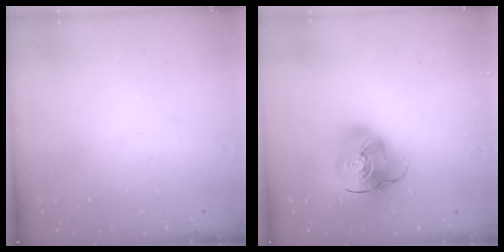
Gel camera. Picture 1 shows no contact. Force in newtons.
{"total": 18.6, "press": 18.3, "slide": 3.1}